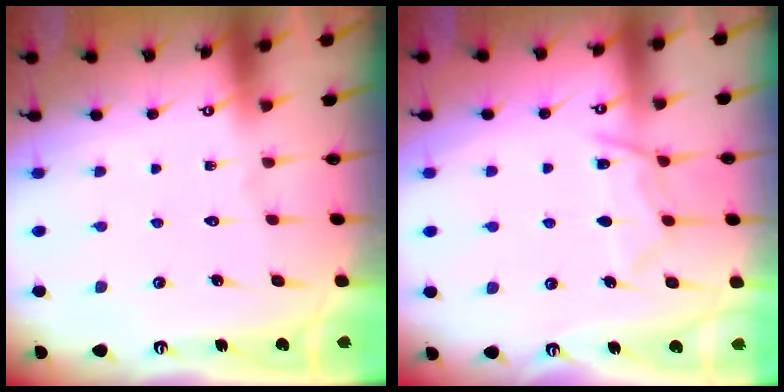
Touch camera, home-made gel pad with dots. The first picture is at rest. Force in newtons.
{"total": 8.9, "press": 8.9, "slide": 0.9}